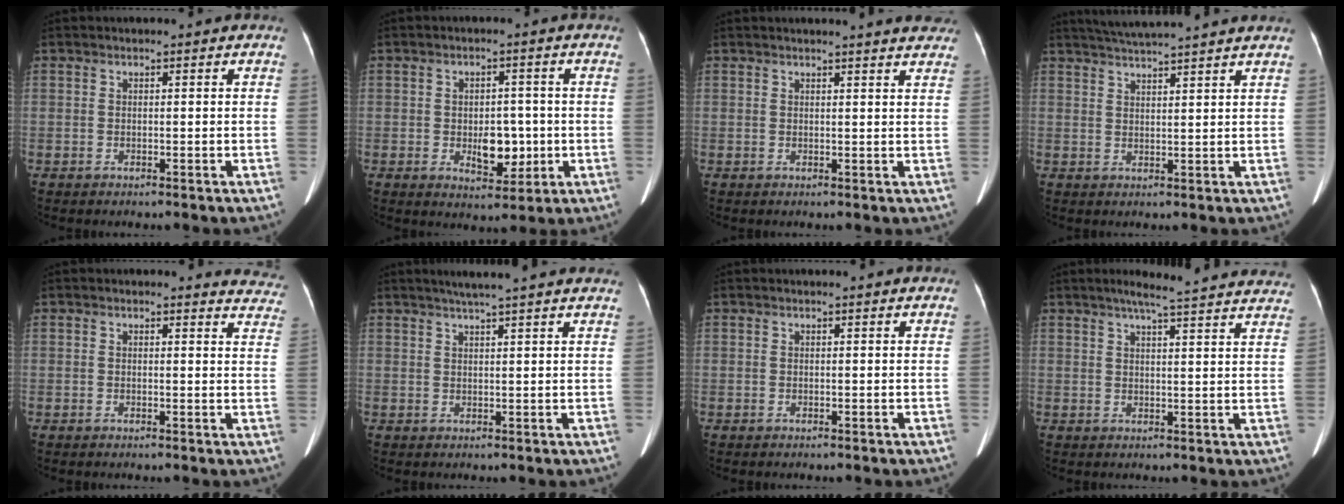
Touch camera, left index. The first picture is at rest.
{"total": 5.6, "force": [-1.0, 3.3, 4.4], "torque": [-0.067, 0.000, -0.007]}
{"total": 9.3, "force": [8.7, 0.8, 3.1], "torque": [-0.029, -0.002, 0.077]}
{"total": 10.3, "force": [9.4, -1.0, 4.1], "torque": [-0.075, 0.025, 0.129]}
{"total": 5.7, "force": [5.5, 1.5, 0.0], "torque": [0.029, -0.032, 0.017]}
{"total": 9.5, "force": [8.0, -0.3, 5.0], "torque": [-0.074, 0.027, 0.093]}
{"total": 1.0, "force": [1.0, 0.0, 0.2], "torque": [-0.010, 0.007, 0.008]}
{"total": 19.3, "force": [17.7, 0.7, 7.8], "torque": [-0.101, -0.012, 0.205]}